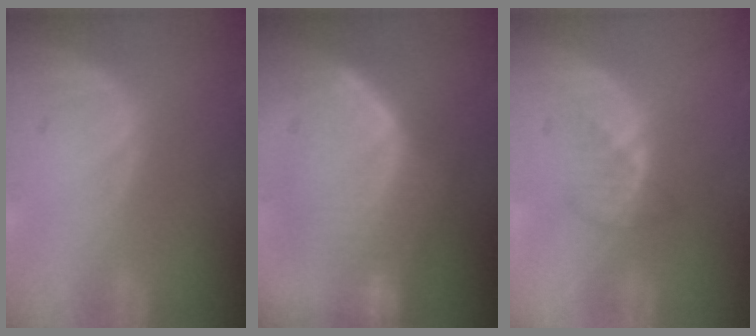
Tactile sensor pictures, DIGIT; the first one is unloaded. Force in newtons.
{"total": 8.9, "press": 8.7, "slide": 2.0}
{"total": 2.5, "press": 2.5, "slide": 0.3}